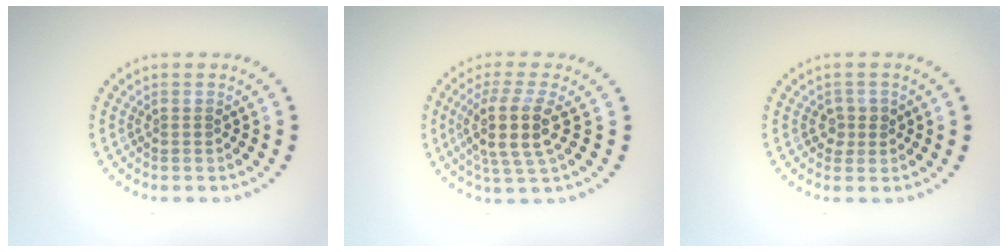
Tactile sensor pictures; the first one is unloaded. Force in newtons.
{"total": 4.2, "press": 3.5, "slide": 2.4}
{"total": 1.2, "press": 1.1, "slide": 0.4}